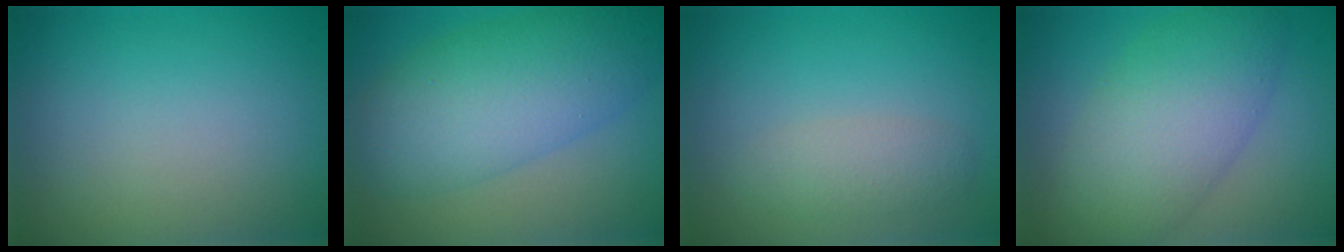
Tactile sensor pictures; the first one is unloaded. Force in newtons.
{"total": 8.3, "press": 8.3, "slide": 0.3}
{"total": 2.1, "press": 2.1, "slide": 0.2}
{"total": 7.9, "press": 7.9, "slide": 0.3}